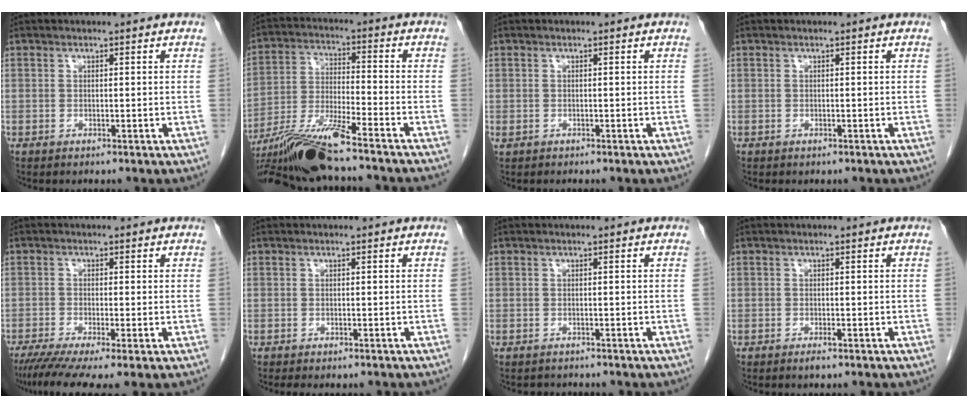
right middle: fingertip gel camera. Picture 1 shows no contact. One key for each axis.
{"total": 13.4, "fx": -11.1, "fy": -0.7, "fz": 7.4, "tx": -0.140, "ty": -0.018, "tz": -0.200}
{"total": 0.6, "fx": -0.3, "fy": 0.4, "fz": 0.3, "tx": -0.008, "ty": 0.001, "tz": 0.000}
{"total": 0.0}
{"total": 7.9, "fx": -5.3, "fy": 0.8, "fz": 5.9, "tx": -0.098, "ty": -0.021, "tz": -0.089}
{"total": 1.5, "fx": -1.2, "fy": 0.5, "fz": 0.7, "tx": -0.014, "ty": -0.006, "tz": -0.012}
{"total": 1.2, "fx": -1.1, "fy": 0.4, "fz": 0.0, "tx": -0.011, "ty": -0.005, "tz": -0.016}
{"total": 1.0, "fx": -0.6, "fy": 0.2, "fz": 0.7, "tx": -0.013, "ty": -0.002, "tz": -0.009}